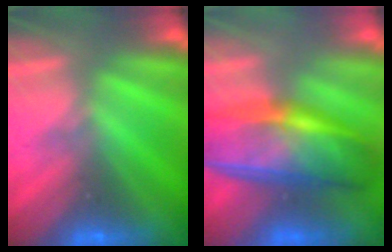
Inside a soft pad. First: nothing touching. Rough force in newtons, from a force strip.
{"total": 7.5}